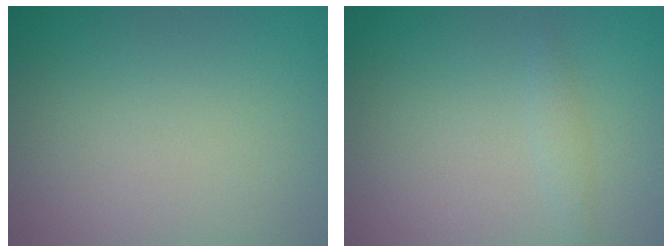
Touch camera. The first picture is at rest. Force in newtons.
{"total": 1.0, "press": 1.0, "slide": 0.1}